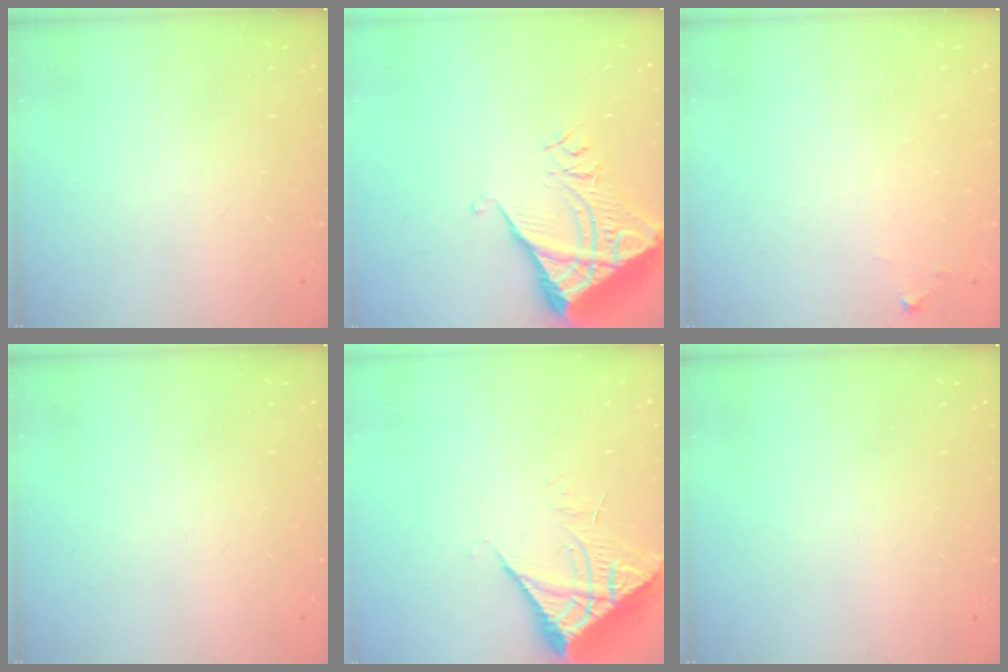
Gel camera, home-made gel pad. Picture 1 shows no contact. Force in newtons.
{"total": 10.6, "press": 10.6, "slide": 1.1}
{"total": 4.4, "press": 4.4, "slide": 0.7}
{"total": 0.0}
{"total": 7.2, "press": 7.2, "slide": 0.8}
{"total": 0.0}